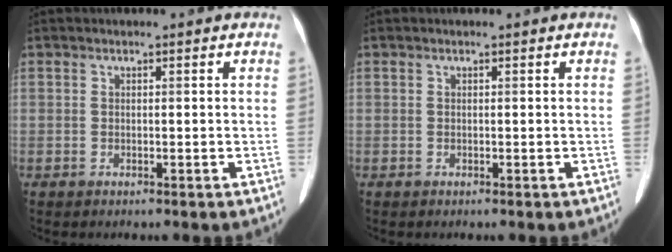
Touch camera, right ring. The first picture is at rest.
{"total": 0.0}